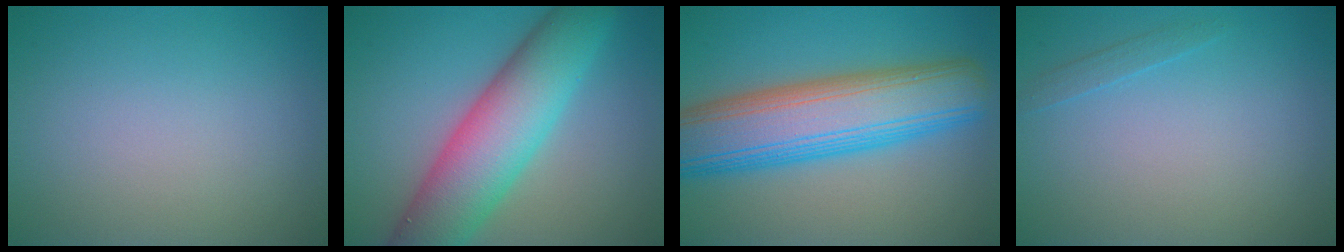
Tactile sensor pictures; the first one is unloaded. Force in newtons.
{"total": 9.6, "press": 9.6, "slide": 0.3}
{"total": 11.2, "press": 11.2, "slide": 0.4}
{"total": 0.9, "press": 0.9, "slide": 0.1}